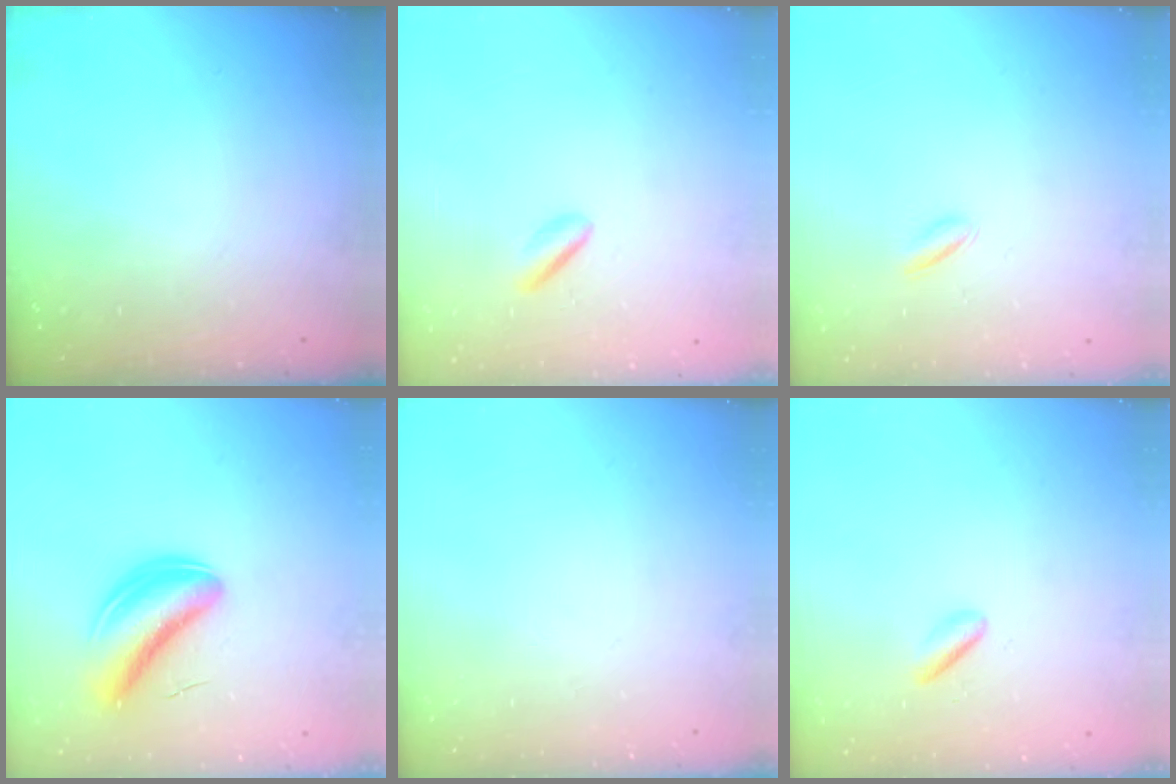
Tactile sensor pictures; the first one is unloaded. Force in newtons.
{"total": 2.0, "press": 1.9, "slide": 0.7}
{"total": 2.1, "press": 2.1, "slide": 0.6}
{"total": 7.7, "press": 7.3, "slide": 2.5}
{"total": 0.0}
{"total": 3.0, "press": 2.7, "slide": 1.2}